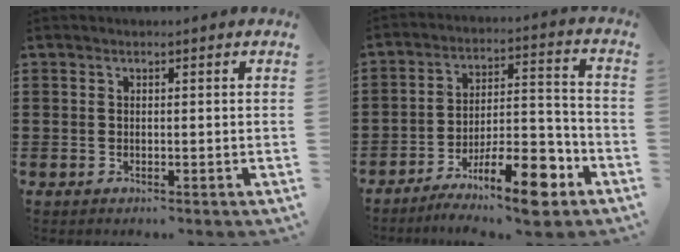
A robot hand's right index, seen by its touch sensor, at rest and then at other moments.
{"total": 12.0, "force": [-7.6, 3.2, 8.7], "torque": [-0.135, 0.027, -0.132]}